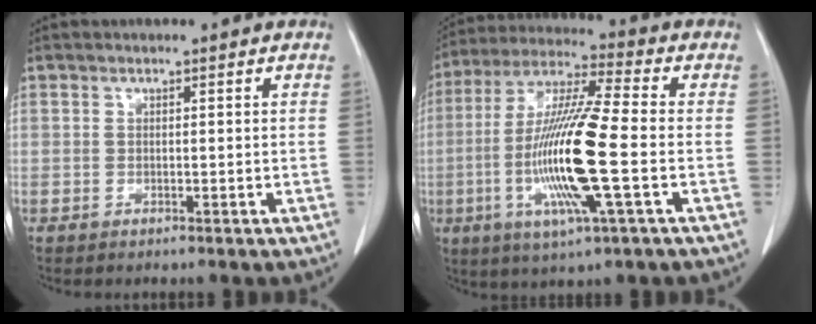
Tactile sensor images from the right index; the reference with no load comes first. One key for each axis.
{"total": 16.8, "fx": -3.4, "fy": 0.7, "fz": 16.4, "tx": -0.334, "ty": -0.013, "tz": -0.069}